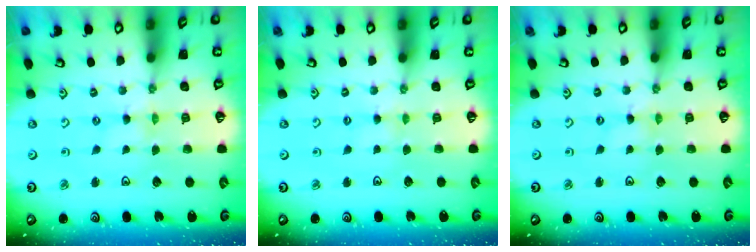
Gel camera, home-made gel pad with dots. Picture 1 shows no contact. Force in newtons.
{"total": 2.3, "press": 2.3, "slide": 0.4}
{"total": 0.0}